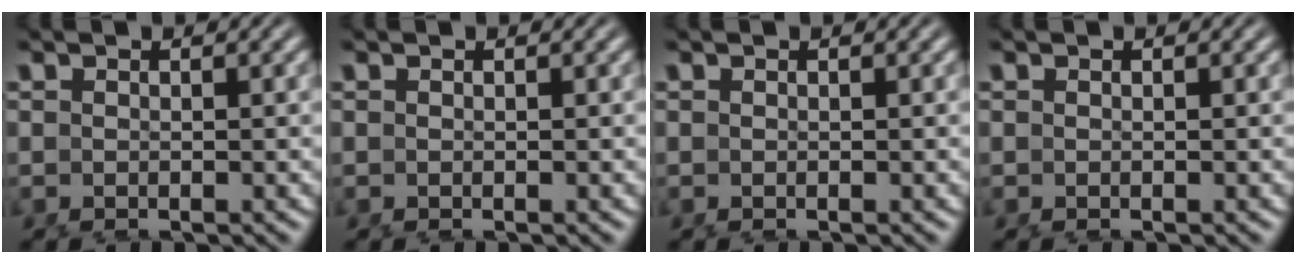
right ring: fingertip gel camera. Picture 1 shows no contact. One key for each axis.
{"total": 0.0}
{"total": 0.0}
{"total": 0.0}